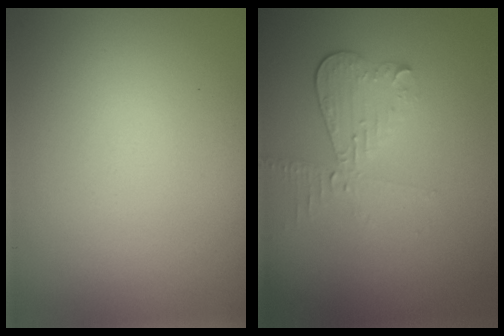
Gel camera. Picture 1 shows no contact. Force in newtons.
{"total": 3.0, "press": 2.6, "slide": 1.4}